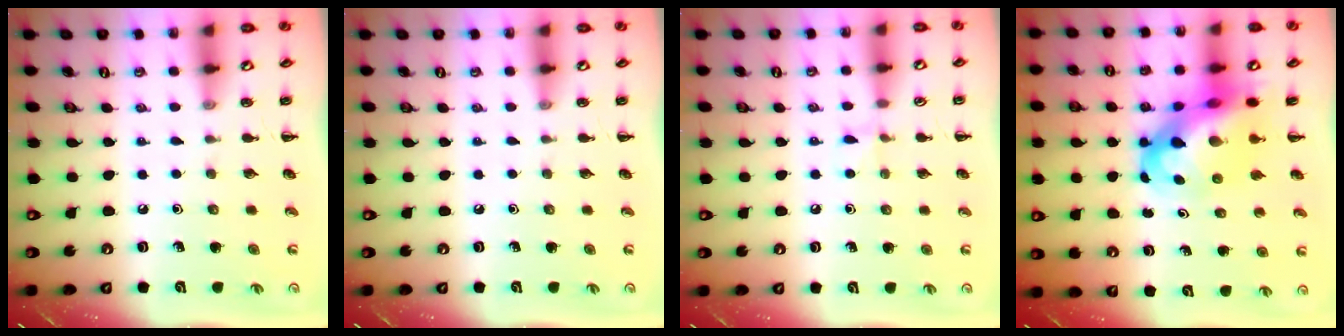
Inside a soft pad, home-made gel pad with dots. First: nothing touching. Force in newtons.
{"total": 0.0}
{"total": 4.3, "press": 4.0, "slide": 1.6}
{"total": 12.3, "press": 11.9, "slide": 3.1}